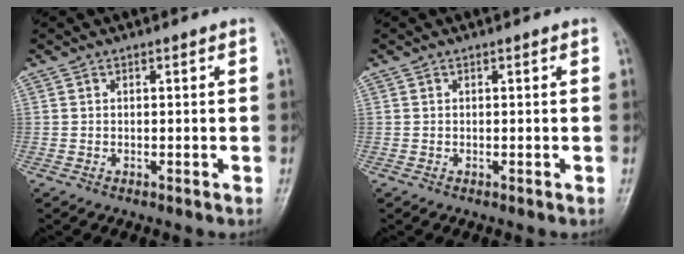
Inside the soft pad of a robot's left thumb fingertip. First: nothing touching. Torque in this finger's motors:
{"motor_torque": [-0.10, -0.08, 0.01, 0.00, 0.00]}